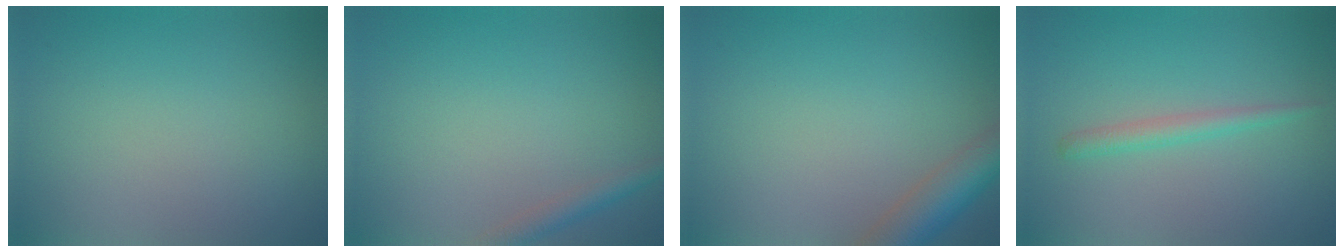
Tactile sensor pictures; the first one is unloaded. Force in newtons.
{"total": 1.9, "press": 1.9, "slide": 0.0}
{"total": 4.5, "press": 4.5, "slide": 0.2}
{"total": 1.7, "press": 1.7, "slide": 0.0}